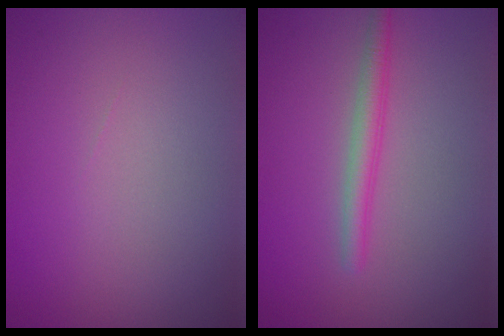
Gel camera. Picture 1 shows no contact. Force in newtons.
{"total": 2.1, "press": 2.1, "slide": 0.2}